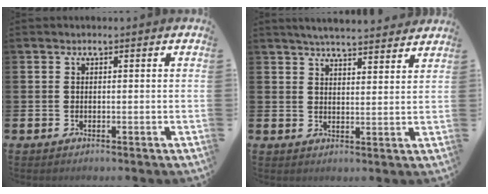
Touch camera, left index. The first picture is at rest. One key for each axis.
{"total": 4.9, "fx": 4.8, "fy": 0.1, "fz": 0.9, "tx": -0.020, "ty": -0.027, "tz": 0.085}